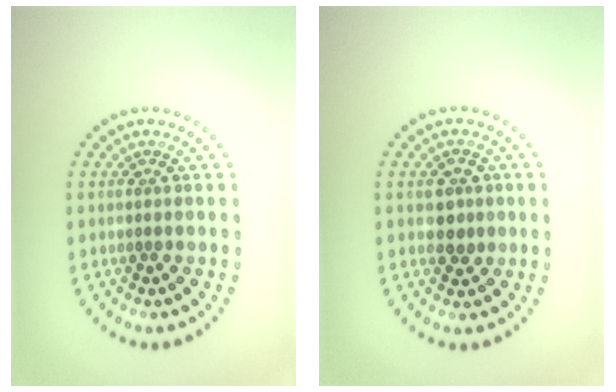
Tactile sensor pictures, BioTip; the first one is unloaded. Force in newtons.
{"total": 2.1, "press": 2.0, "slide": 0.5}